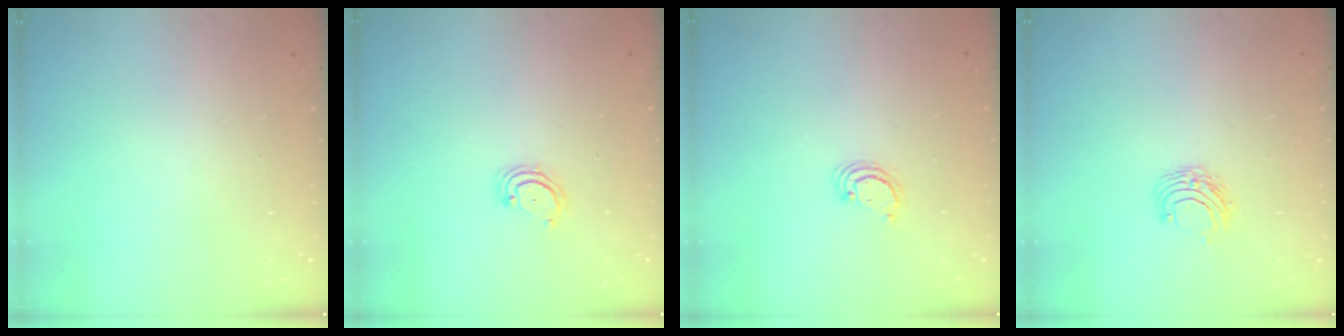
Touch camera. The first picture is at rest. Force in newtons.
{"total": 3.1, "press": 3.0, "slide": 0.4}
{"total": 3.1, "press": 3.1, "slide": 0.2}
{"total": 6.0, "press": 5.9, "slide": 0.6}